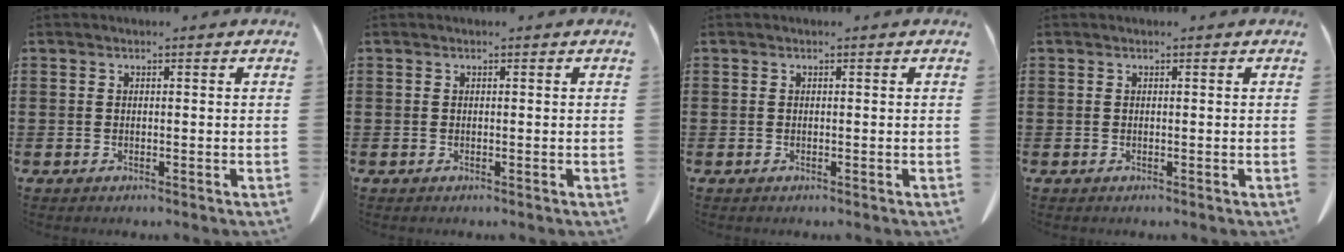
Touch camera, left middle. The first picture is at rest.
{"total": 0.0}
{"total": 0.0}
{"total": 0.0}